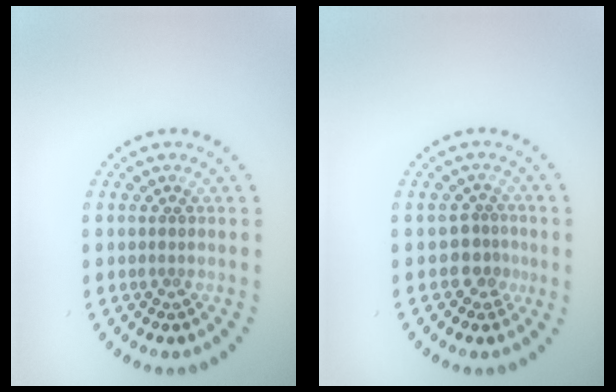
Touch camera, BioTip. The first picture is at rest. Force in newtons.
{"total": 2.2, "press": 1.7, "slide": 1.4}